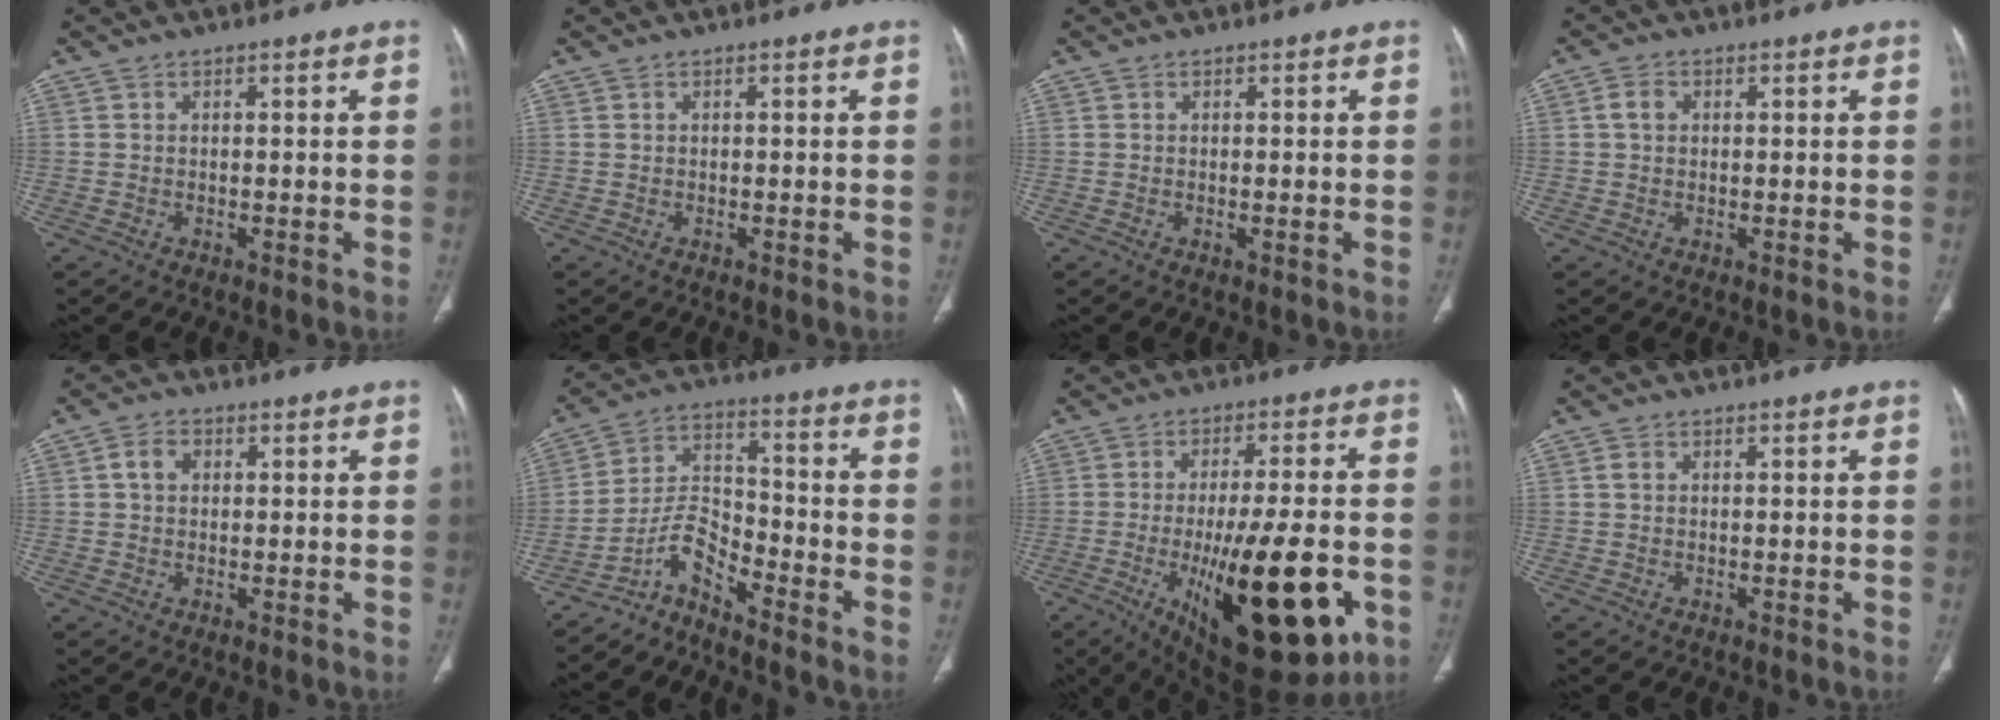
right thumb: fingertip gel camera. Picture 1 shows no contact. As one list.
[{"total": 0.0}, {"total": 0.6, "force": [-0.1, 0.1, 0.6], "torque": [-0.012, -0.003, -0.002]}, {"total": 2.2, "force": [0.5, 1.7, 1.3], "torque": [-0.025, 0.006, 0.007]}, {"total": 3.0, "force": [0.6, 2.3, 1.8], "torque": [-0.030, 0.009, 0.009]}, {"total": 7.0, "force": [-5.9, 2.1, 3.1], "torque": [-0.059, 0.072, -0.123]}, {"total": 24.3, "force": [-7.5, 8.4, 21.6], "torque": [-0.305, 0.000, -0.092]}, {"total": 0.7, "force": [0.2, 0.6, 0.4], "torque": [-0.008, 0.003, 0.001]}]